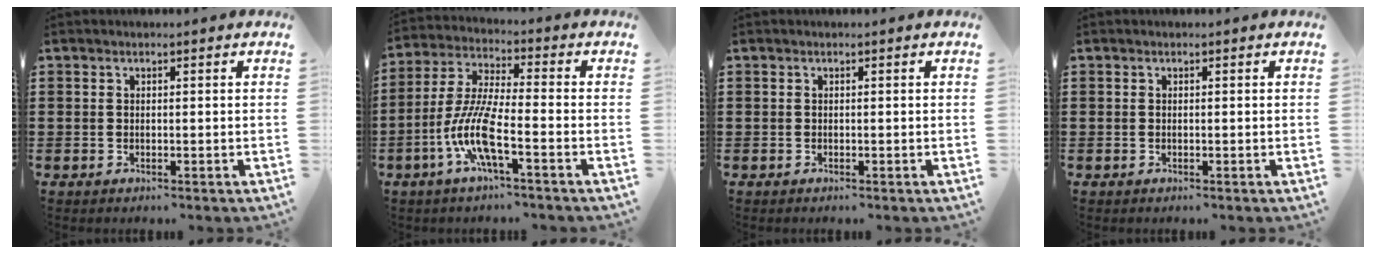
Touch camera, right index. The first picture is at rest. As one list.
[{"total": 9.2, "force": [-4.0, 1.7, 8.2], "torque": [-0.189, -0.012, -0.084]}, {"total": 0.0}, {"total": 0.0}]